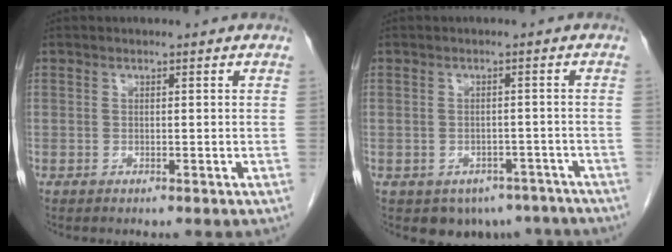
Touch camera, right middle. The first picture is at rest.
{"total": 6.9, "force": [-5.1, 4.5, 1.5], "torque": [-0.005, 0.009, -0.060]}